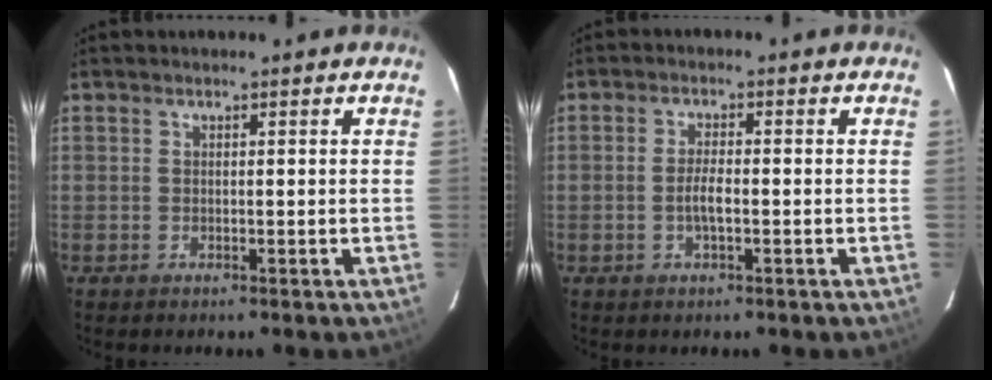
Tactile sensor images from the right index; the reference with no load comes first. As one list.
[{"total": 3.1, "force": [-0.9, 0.8, 2.9], "torque": [-0.057, -0.001, -0.015]}]